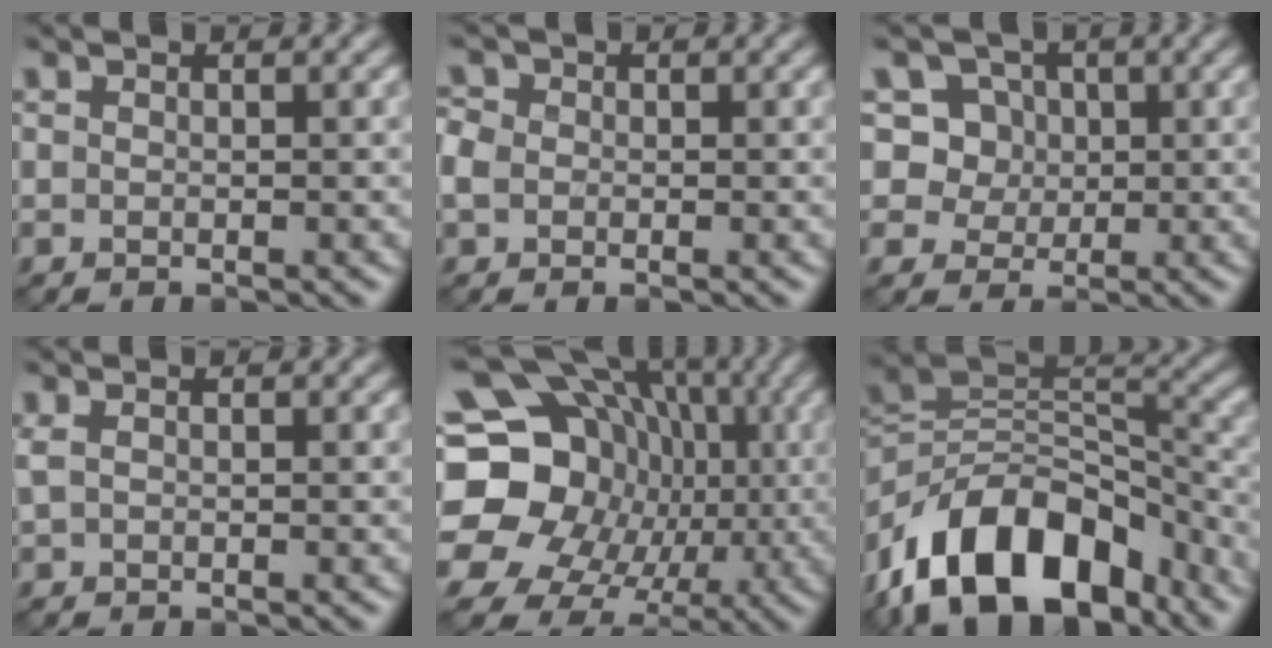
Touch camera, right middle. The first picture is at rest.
{"total": 1.9, "force": [0.0, 1.6, 0.9], "torque": [-0.018, 0.003, -0.008]}
{"total": 6.6, "force": [2.5, 5.6, 2.4], "torque": [-0.031, 0.010, 0.033]}
{"total": 1.1, "force": [0.3, 0.6, 0.8], "torque": [-0.023, 0.004, 0.008]}
{"total": 22.8, "force": [-1.2, 20.3, 10.3], "torque": [-0.211, 0.027, -0.052]}
{"total": 14.3, "force": [-9.1, 7.6, 8.0], "torque": [-0.133, 0.022, -0.177]}